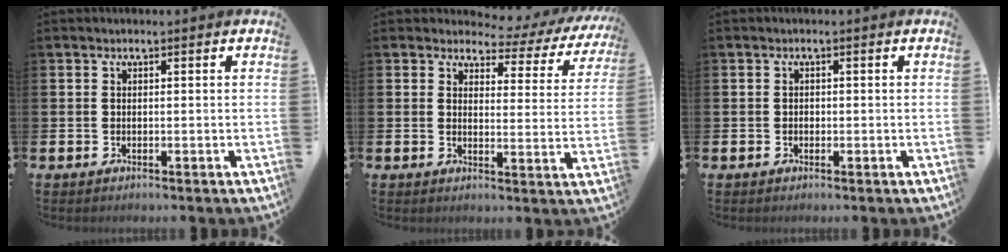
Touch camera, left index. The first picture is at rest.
{"total": 3.1, "force": [2.4, 1.8, 0.7], "torque": [-0.020, -0.029, 0.029]}
{"total": 0.7, "force": [-0.2, 0.6, 0.2], "torque": [-0.004, 0.004, -0.005]}